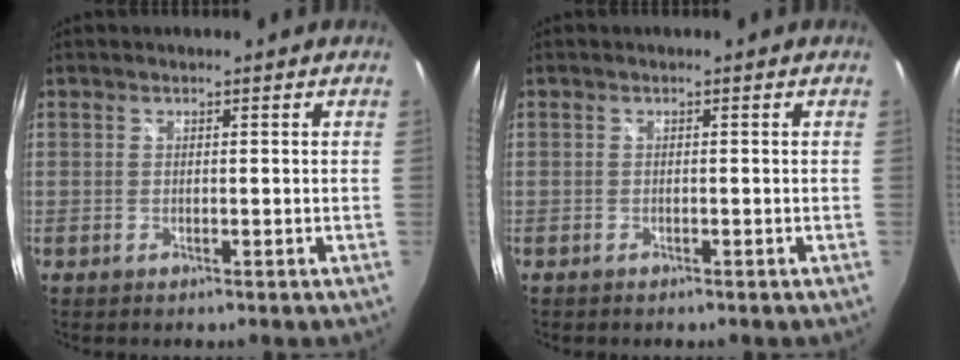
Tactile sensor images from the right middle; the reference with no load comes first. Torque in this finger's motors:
{"motor_torque": [-0.59, 0.24, -0.02, 0.00]}